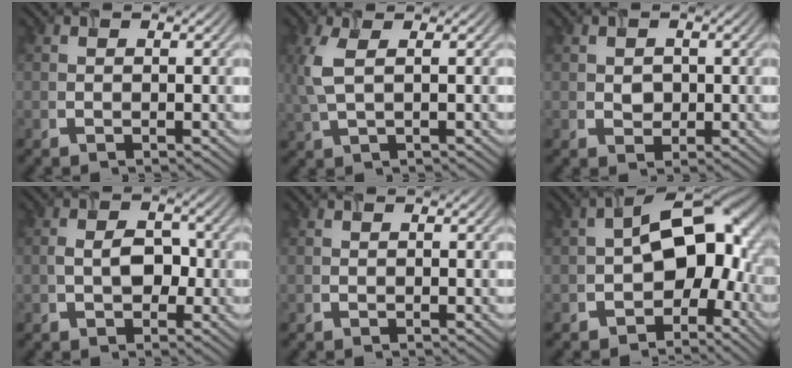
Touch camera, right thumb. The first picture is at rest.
{"total": 4.3, "force": [1.0, 1.6, 3.9], "torque": [-0.106, 0.006, 0.019]}
{"total": 1.7, "force": [0.0, 1.5, 0.7], "torque": [-0.016, -0.005, -0.002]}
{"total": 3.9, "force": [-0.5, 2.7, 2.8], "torque": [-0.050, -0.003, -0.012]}
{"total": 0.0}
{"total": 11.8, "force": [-1.8, 7.6, 8.8], "torque": [-0.109, 0.004, -0.043]}